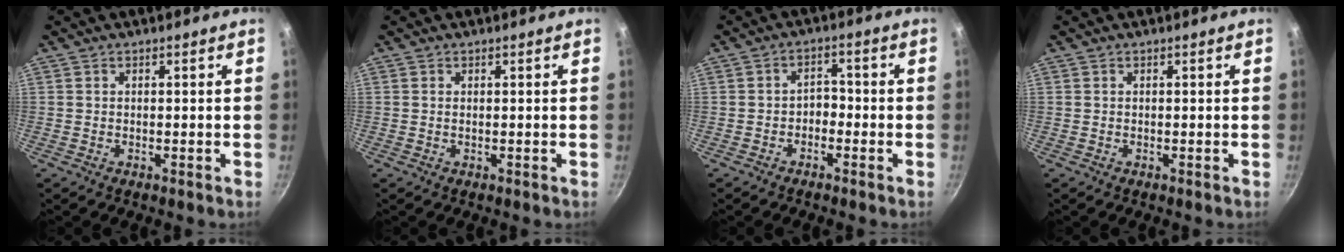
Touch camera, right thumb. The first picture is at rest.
{"total": 0.0}
{"total": 3.1, "force": [-1.4, 2.2, 1.7], "torque": [-0.006, 0.021, -0.031]}
{"total": 0.0}